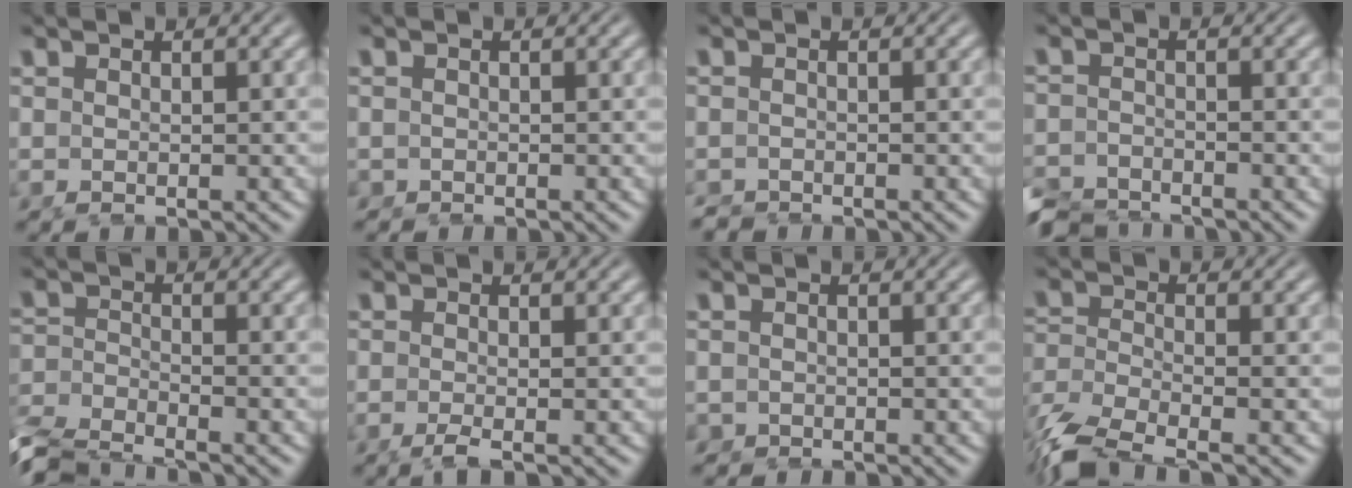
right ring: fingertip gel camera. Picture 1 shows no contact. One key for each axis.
{"total": 1.8, "fx": -0.9, "fy": 1.6, "fz": 0.1, "tx": -0.016, "ty": -0.014, "tz": -0.014}
{"total": 1.9, "fx": -1.7, "fy": 0.8, "fz": -0.1, "tx": -0.004, "ty": -0.018, "tz": -0.028}
{"total": 4.4, "fx": -4.2, "fy": 1.2, "fz": 0.0, "tx": 0.002, "ty": -0.022, "tz": -0.076}
{"total": 5.0, "fx": -4.6, "fy": 1.7, "fz": 0.9, "tx": -0.027, "ty": -0.027, "tz": -0.079}
{"total": 1.3, "fx": -1.1, "fy": 0.0, "fz": 0.7, "tx": -0.016, "ty": -0.002, "tz": -0.022}
{"total": 2.6, "fx": -1.4, "fy": 2.2, "fz": 0.2, "tx": -0.019, "ty": -0.020, "tz": -0.022}
{"total": 5.7, "fx": -4.6, "fy": 2.2, "fz": 2.5, "tx": -0.069, "ty": -0.028, "tz": -0.070}